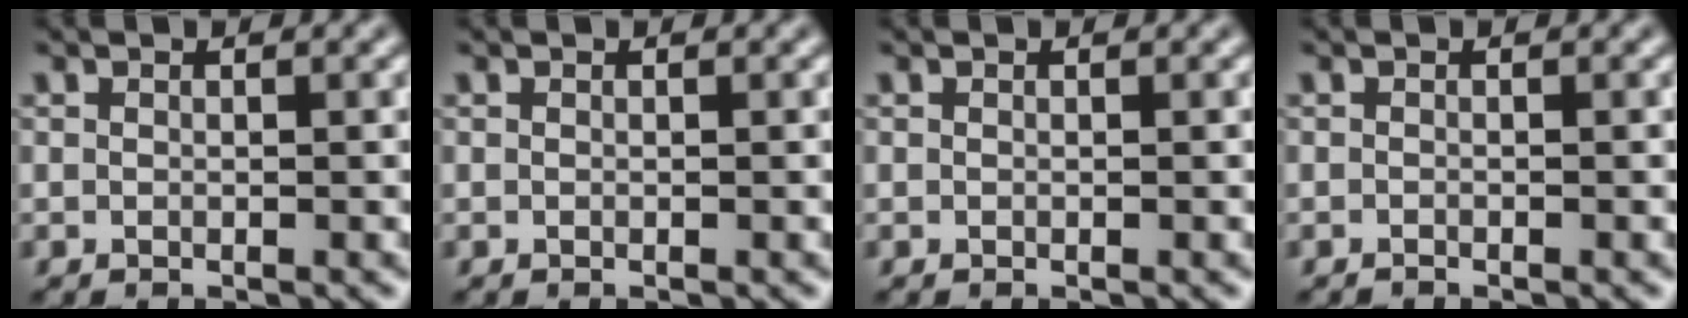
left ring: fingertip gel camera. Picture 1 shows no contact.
{"total": 0.0}
{"total": 0.0}
{"total": 0.0}